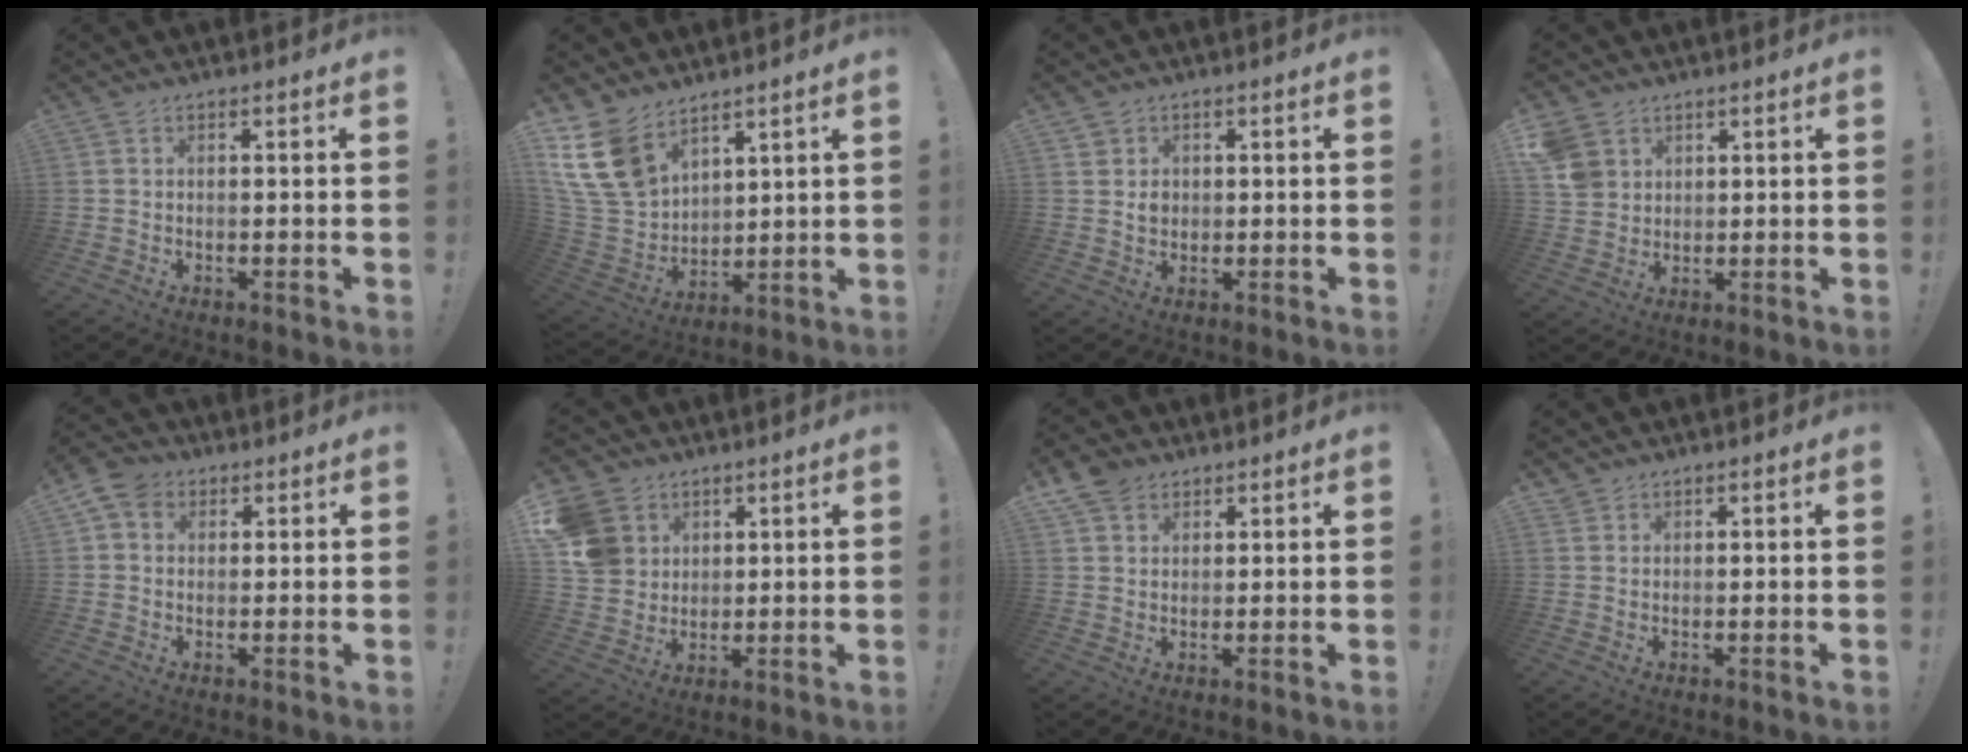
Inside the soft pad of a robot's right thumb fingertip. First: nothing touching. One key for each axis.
{"total": 16.7, "fx": 10.5, "fy": 10.3, "fz": 7.9, "tx": -0.170, "ty": -0.066, "tz": 0.204}
{"total": 2.9, "fx": 0.9, "fy": 2.6, "fz": 0.9, "tx": 0.002, "ty": -0.009, "tz": 0.012}
{"total": 6.3, "fx": 3.2, "fy": 5.1, "fz": 1.8, "tx": -0.036, "ty": -0.016, "tz": 0.065}
{"total": 5.8, "fx": 2.1, "fy": 4.7, "fz": 2.7, "tx": -0.042, "ty": 0.001, "tz": 0.042}
{"total": 11.4, "fx": 4.4, "fy": 9.9, "fz": 3.7, "tx": -0.070, "ty": -0.020, "tz": 0.094}
{"total": 5.7, "fx": 3.7, "fy": 4.1, "fz": 1.6, "tx": -0.021, "ty": -0.018, "tz": 0.070}
{"total": 1.1, "fx": 1.1, "fy": 0.4, "fz": 0.0, "tx": 0.005, "ty": -0.008, "tz": 0.020}